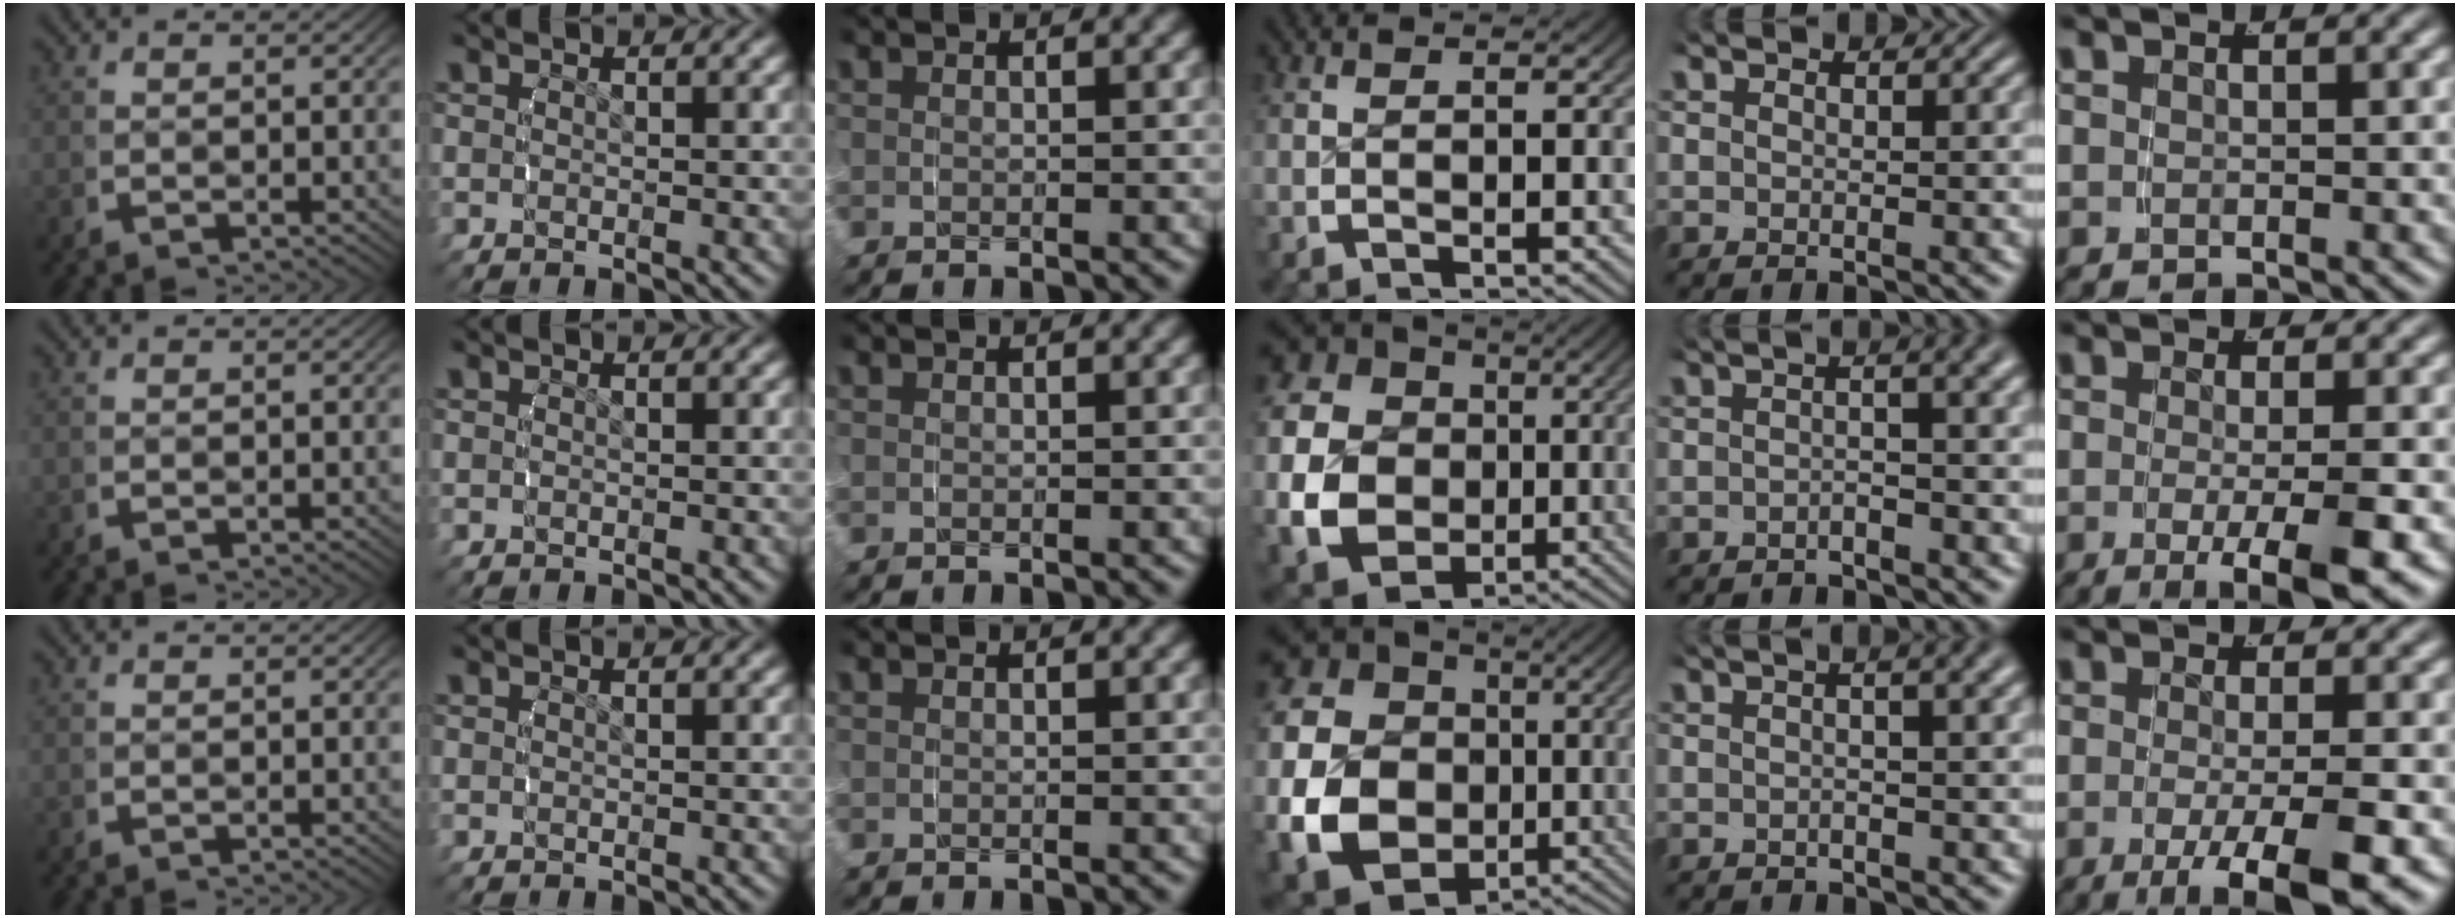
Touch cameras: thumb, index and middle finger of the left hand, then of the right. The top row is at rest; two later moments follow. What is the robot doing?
{"motion": "grasp_and_lifting", "object": "towel"}